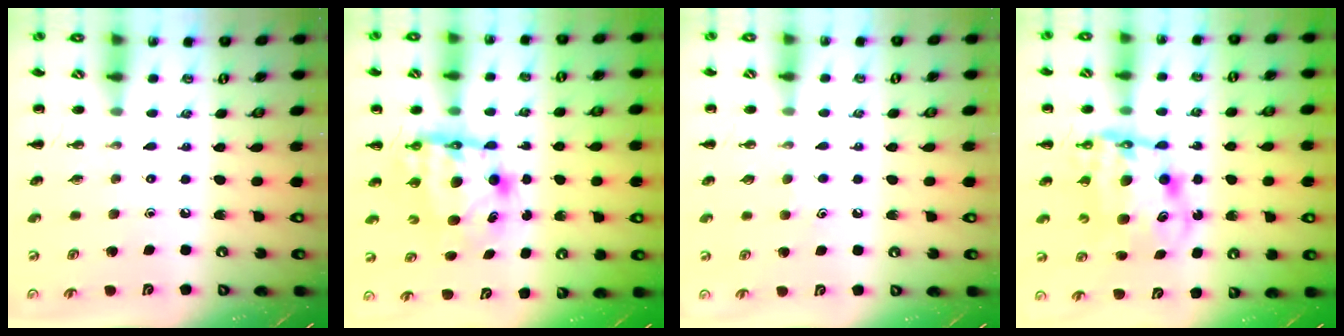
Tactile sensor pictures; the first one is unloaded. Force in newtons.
{"total": 8.2, "press": 8.0, "slide": 1.8}
{"total": 3.7, "press": 3.5, "slide": 1.1}
{"total": 10.9, "press": 10.6, "slide": 2.7}